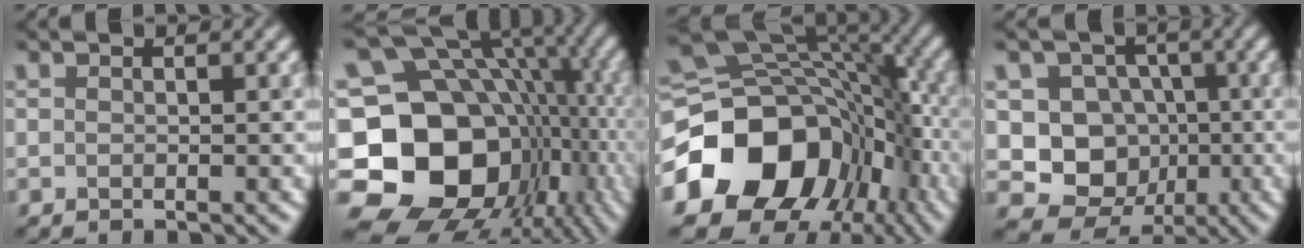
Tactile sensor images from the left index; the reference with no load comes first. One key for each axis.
{"total": 19.9, "fx": -4.7, "fy": 15.3, "fz": 11.8, "tx": -0.221, "ty": -0.010, "tz": -0.069}
{"total": 16.1, "fx": -5.4, "fy": 12.5, "fz": 8.6, "tx": -0.176, "ty": -0.032, "tz": -0.085}
{"total": 6.7, "fx": -0.6, "fy": 6.1, "fz": 2.7, "tx": -0.025, "ty": -0.011, "tz": -0.033}